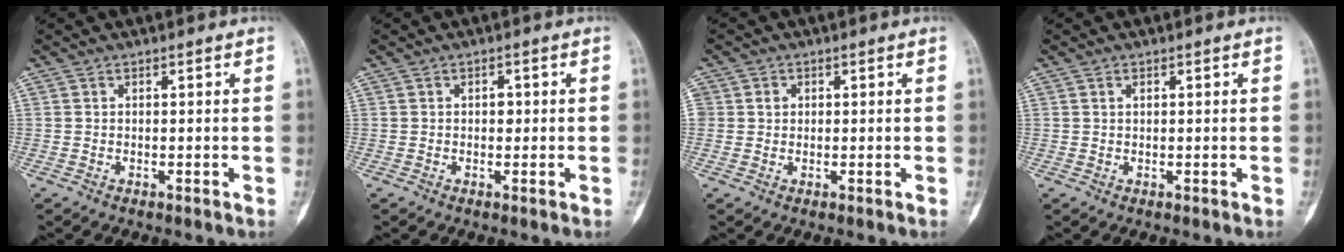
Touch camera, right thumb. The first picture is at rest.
{"total": 1.6, "force": [0.1, 1.1, 1.2], "torque": [-0.008, 0.003, -0.002]}
{"total": 1.9, "force": [0.4, 1.8, 0.6], "torque": [0.001, 0.002, 0.005]}
{"total": 0.7, "force": [0.3, 0.4, 0.5], "torque": [-0.009, 0.001, 0.006]}